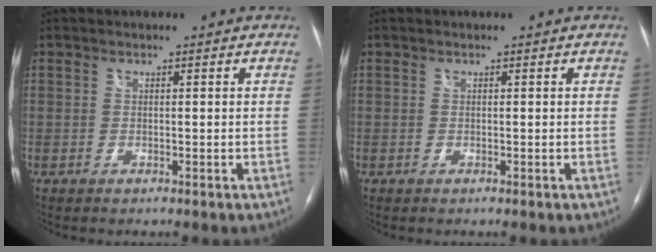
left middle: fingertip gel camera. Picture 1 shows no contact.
{"total": 0.0}